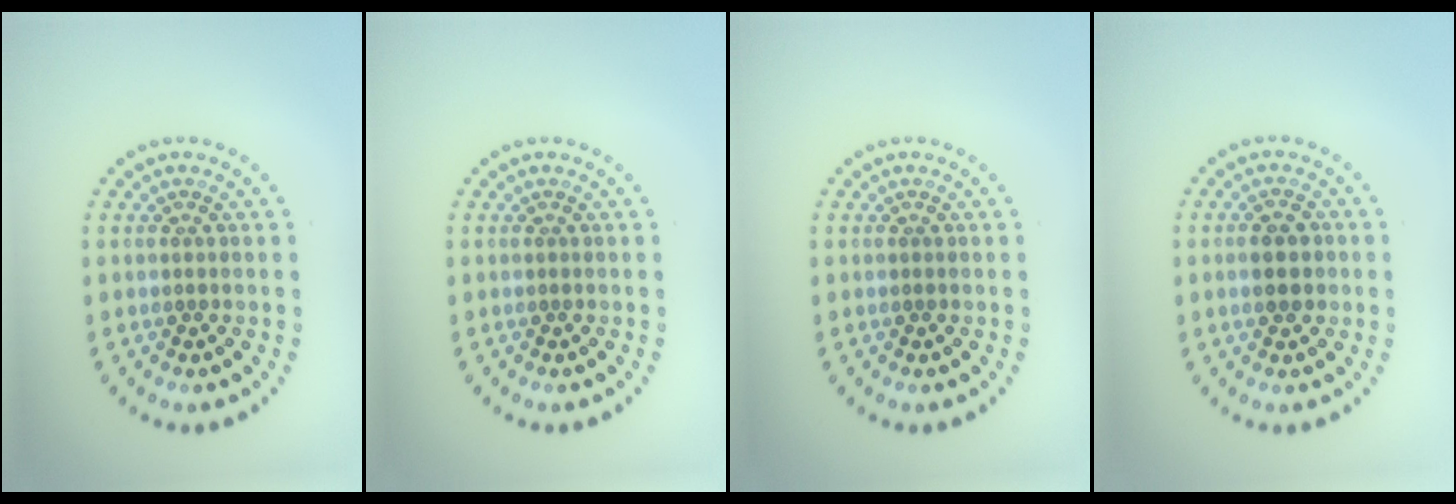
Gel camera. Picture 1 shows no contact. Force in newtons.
{"total": 0.0}
{"total": 0.0}
{"total": 2.4, "press": 2.4, "slide": 0.1}